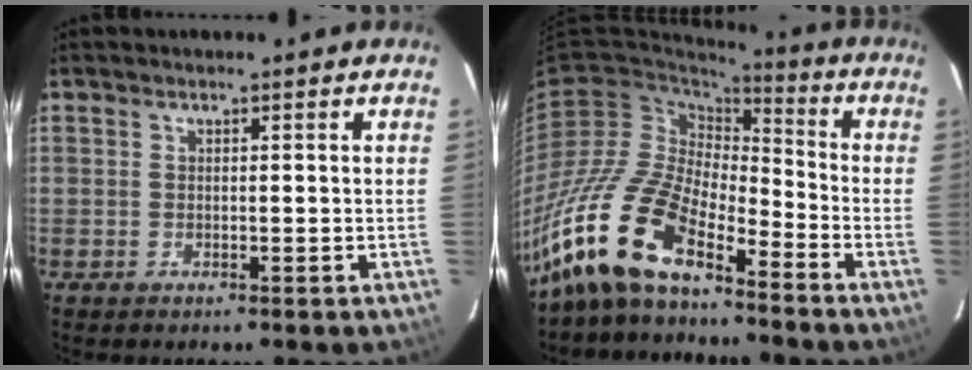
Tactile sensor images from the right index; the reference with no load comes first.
{"total": 19.1, "force": [-14.7, 6.5, 10.2], "torque": [-0.222, -0.010, -0.292]}